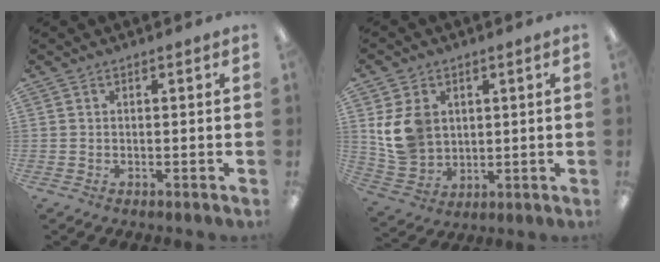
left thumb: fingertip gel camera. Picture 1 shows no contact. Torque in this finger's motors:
{"motor_torque": [1.06, 1.64, 1.00, -0.86, 0.10]}